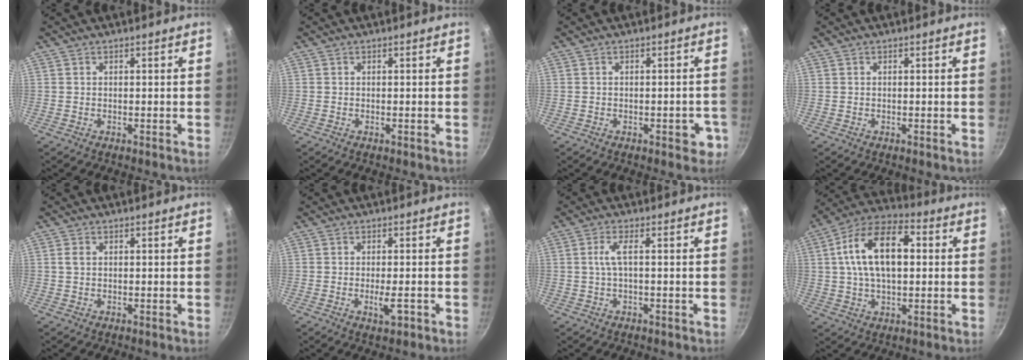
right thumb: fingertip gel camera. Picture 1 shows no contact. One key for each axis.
{"total": 0.0}
{"total": 3.3, "fx": -1.5, "fy": 1.7, "fz": 2.4, "tx": -0.013, "ty": 0.013, "tz": -0.016}
{"total": 0.0}
{"total": 1.4, "fx": 0.3, "fy": 0.9, "fz": 1.0, "tx": -0.022, "ty": 0.002, "tz": 0.007}
{"total": 2.9, "fx": -1.0, "fy": 0.9, "fz": 2.5, "tx": -0.044, "ty": -0.001, "tz": -0.016}
{"total": 2.5, "fx": 0.2, "fy": 0.5, "fz": 2.5, "tx": -0.066, "ty": 0.008, "tz": 0.004}
{"total": 16.4, "fx": 2.6, "fy": 8.9, "fz": 13.6, "tx": -0.239, "ty": 0.026, "tz": 0.040}